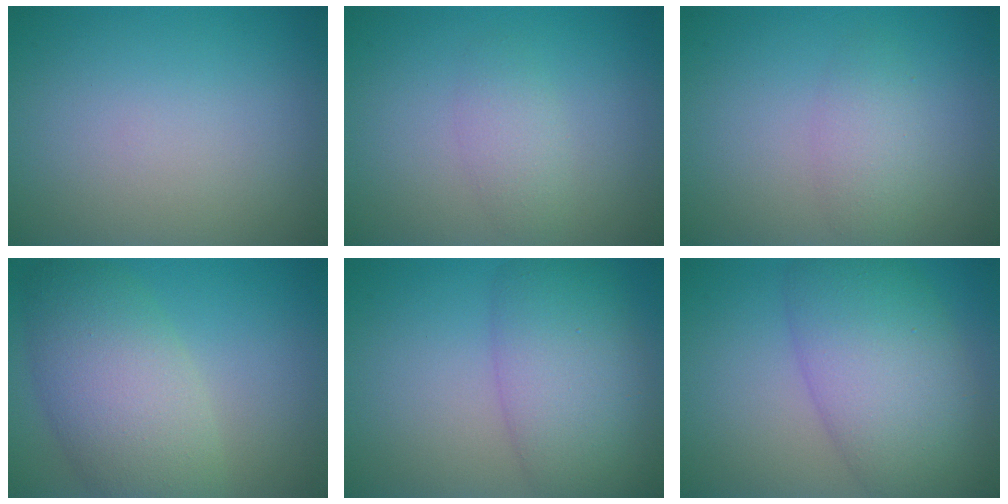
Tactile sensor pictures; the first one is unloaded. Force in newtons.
{"total": 1.8, "press": 1.8, "slide": 0.1}
{"total": 2.2, "press": 2.2, "slide": 0.0}
{"total": 7.5, "press": 7.4, "slide": 0.4}
{"total": 7.4, "press": 7.4, "slide": 0.1}
{"total": 8.6, "press": 8.6, "slide": 0.2}